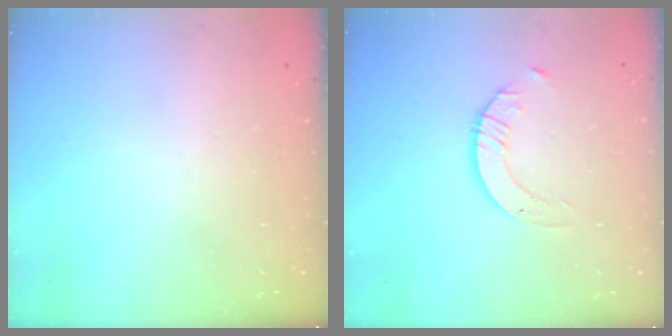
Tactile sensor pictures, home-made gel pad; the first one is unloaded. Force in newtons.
{"total": 2.1, "press": 2.1, "slide": 0.2}